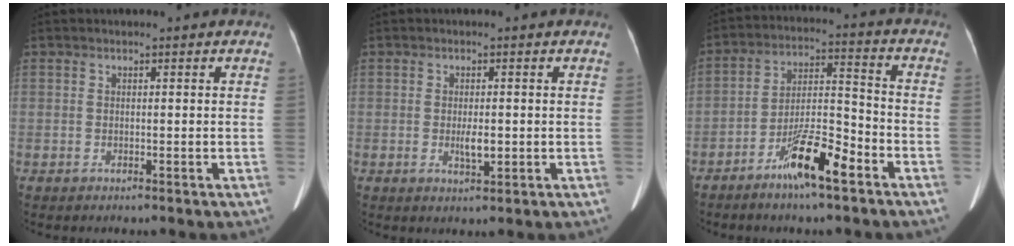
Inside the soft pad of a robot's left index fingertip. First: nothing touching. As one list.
[{"total": 2.6, "force": [-0.4, 0.7, 2.4], "torque": [-0.046, -0.003, -0.003]}, {"total": 9.8, "force": [-6.2, 1.3, 7.5], "torque": [-0.139, 0.000, -0.112]}]